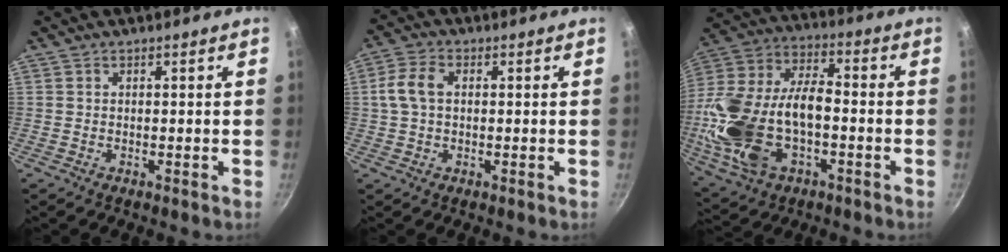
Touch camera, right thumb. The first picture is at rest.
{"total": 5.9, "force": [0.7, 3.8, 4.4], "torque": [-0.097, 0.016, 0.010]}
{"total": 23.7, "force": [-4.6, 13.0, 19.3], "torque": [-0.422, 0.017, -0.077]}